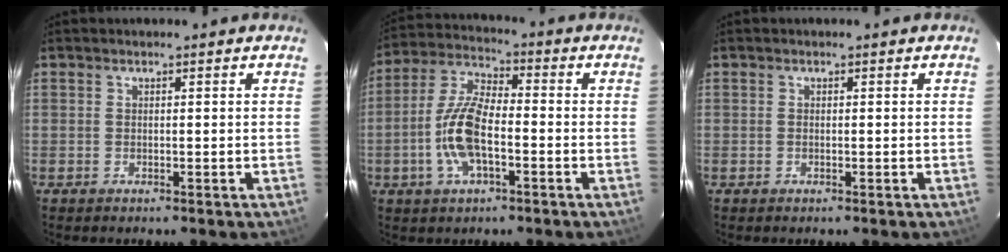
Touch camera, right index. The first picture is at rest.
{"total": 11.1, "force": [-3.1, 4.5, 9.7], "torque": [-0.207, 0.006, -0.064]}
{"total": 0.0}